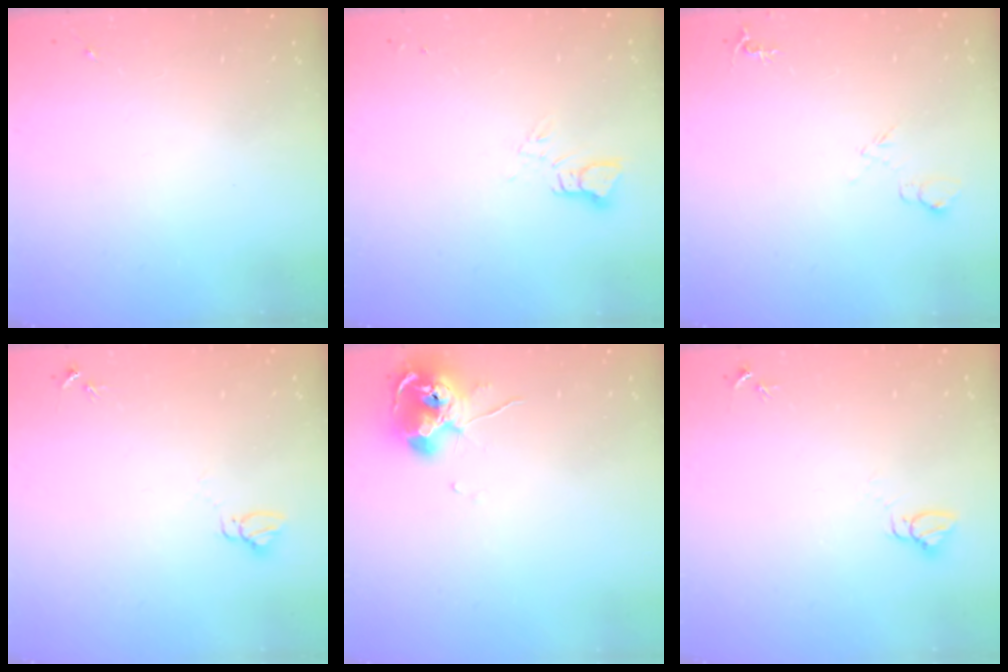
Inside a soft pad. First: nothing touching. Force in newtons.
{"total": 3.6, "press": 3.6, "slide": 0.3}
{"total": 5.7, "press": 5.6, "slide": 1.2}
{"total": 3.2, "press": 3.2, "slide": 0.2}
{"total": 10.4, "press": 10.3, "slide": 1.1}
{"total": 2.7, "press": 2.7, "slide": 0.1}